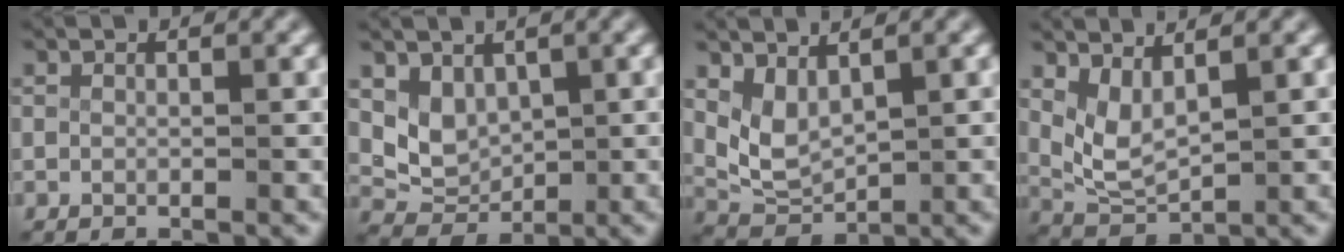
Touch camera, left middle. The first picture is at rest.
{"total": 6.2, "force": [0.9, 5.4, 2.9], "torque": [-0.075, -0.022, 0.022]}
{"total": 5.7, "force": [1.1, 4.7, 3.0], "torque": [-0.088, -0.020, 0.025]}
{"total": 5.0, "force": [1.2, 3.8, 3.0], "torque": [-0.087, -0.016, 0.027]}